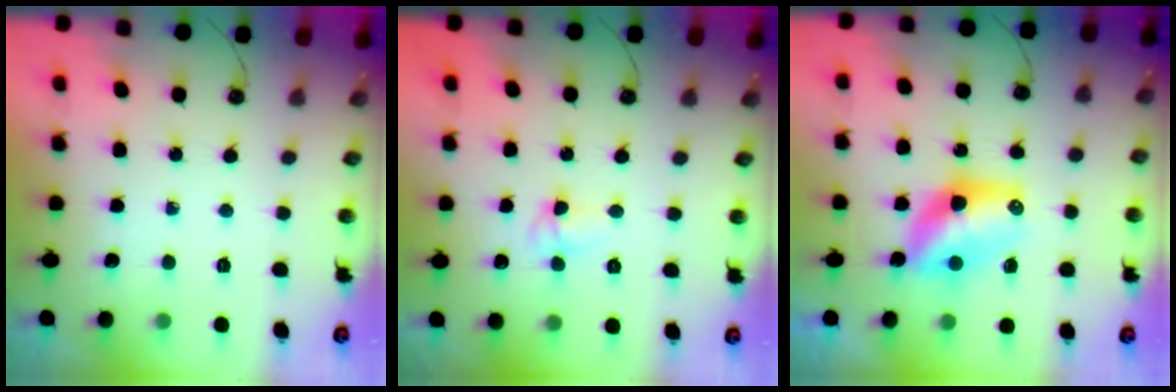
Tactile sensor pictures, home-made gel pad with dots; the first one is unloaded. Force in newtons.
{"total": 3.5, "press": 3.4, "slide": 0.7}
{"total": 10.4, "press": 10.4, "slide": 0.6}